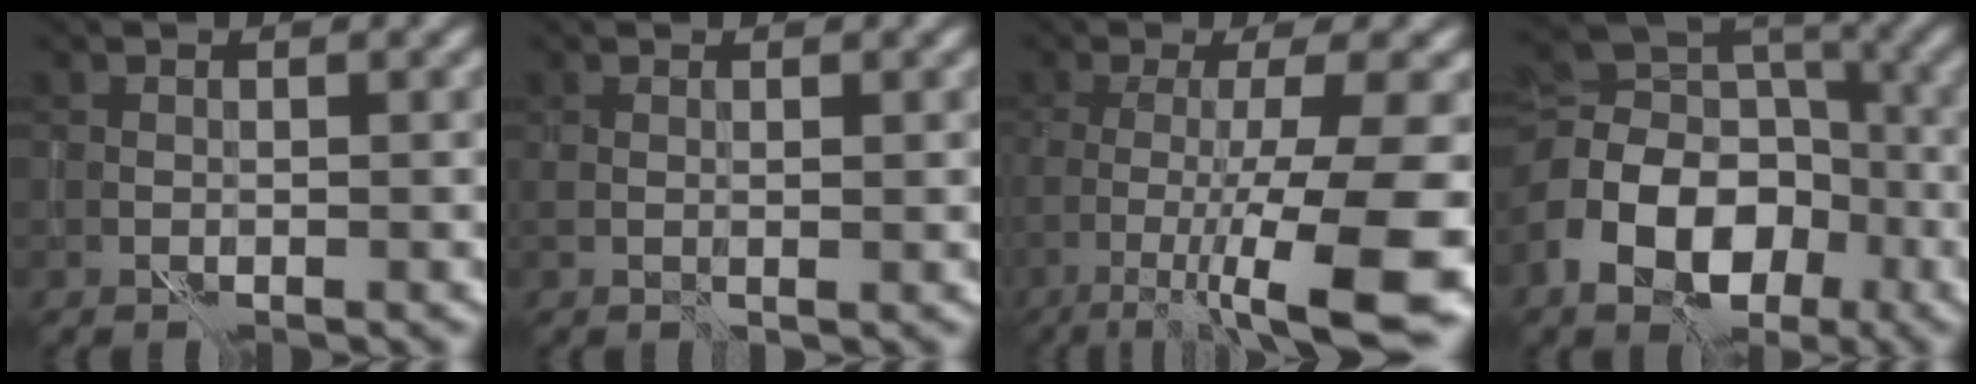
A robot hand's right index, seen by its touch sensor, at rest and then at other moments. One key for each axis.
{"total": 1.1, "fx": 0.3, "fy": 0.1, "fz": 1.0, "tx": -0.017, "ty": 0.000, "tz": 0.007}
{"total": 12.0, "fx": -4.2, "fy": 2.2, "fz": 11.0, "tx": -0.163, "ty": -0.009, "tz": -0.062}
{"total": 10.7, "fx": -4.5, "fy": 7.5, "fz": 6.2, "tx": -0.122, "ty": -0.002, "tz": -0.098}